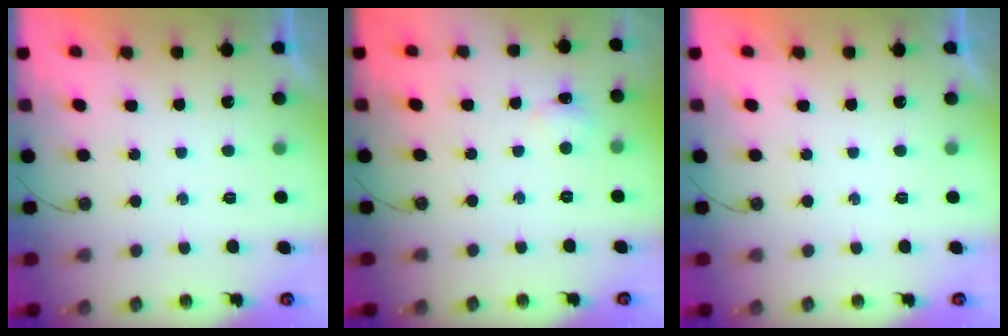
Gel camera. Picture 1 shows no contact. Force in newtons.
{"total": 4.0, "press": 3.6, "slide": 1.8}
{"total": 0.0}